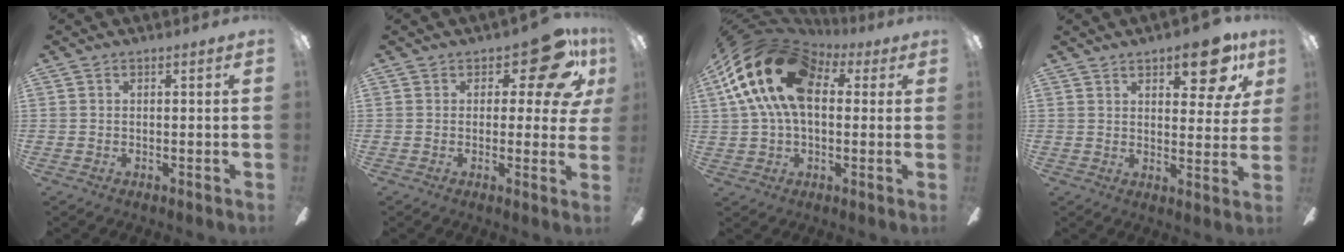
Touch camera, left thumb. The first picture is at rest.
{"total": 12.0, "force": [6.9, 5.3, 8.3], "torque": [-0.099, -0.042, 0.115]}
{"total": 21.9, "force": [6.6, 13.5, 15.9], "torque": [-0.321, 0.000, 0.108]}
{"total": 11.7, "force": [7.0, 4.8, 8.0], "torque": [-0.093, -0.028, 0.114]}